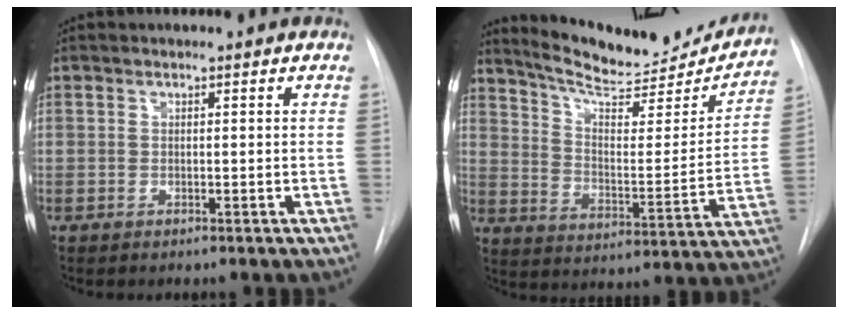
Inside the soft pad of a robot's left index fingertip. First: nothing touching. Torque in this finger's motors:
{"motor_torque": [0.81, -1.33, 0.14, 0.05]}